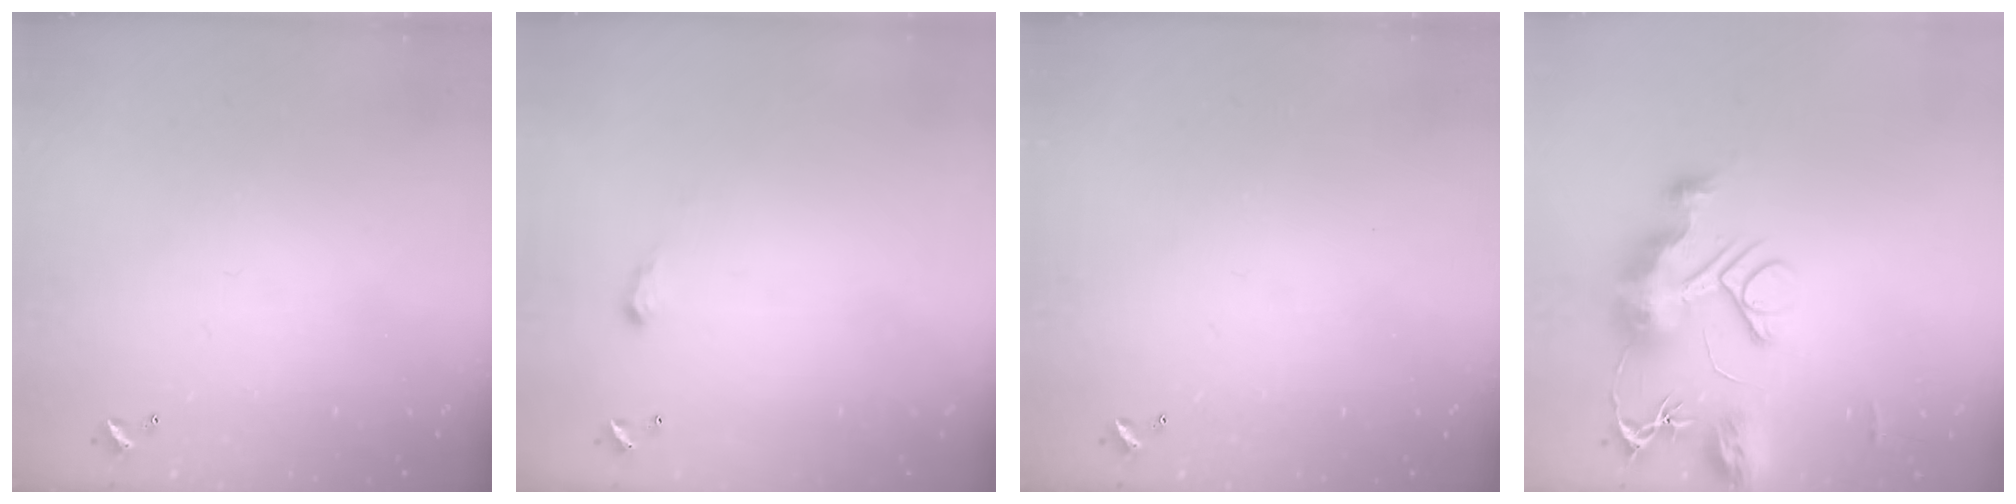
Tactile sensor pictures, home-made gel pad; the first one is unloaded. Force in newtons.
{"total": 2.0, "press": 2.0, "slide": 0.3}
{"total": 0.0}
{"total": 13.2, "press": 13.2, "slide": 1.1}